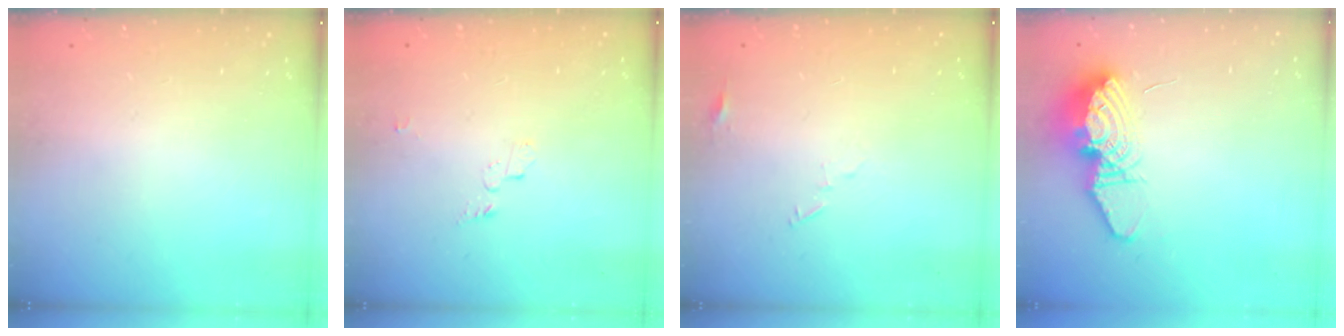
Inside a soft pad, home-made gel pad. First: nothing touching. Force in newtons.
{"total": 3.8, "press": 3.7, "slide": 0.4}
{"total": 3.0, "press": 3.0, "slide": 0.2}
{"total": 12.0, "press": 11.9, "slide": 1.4}